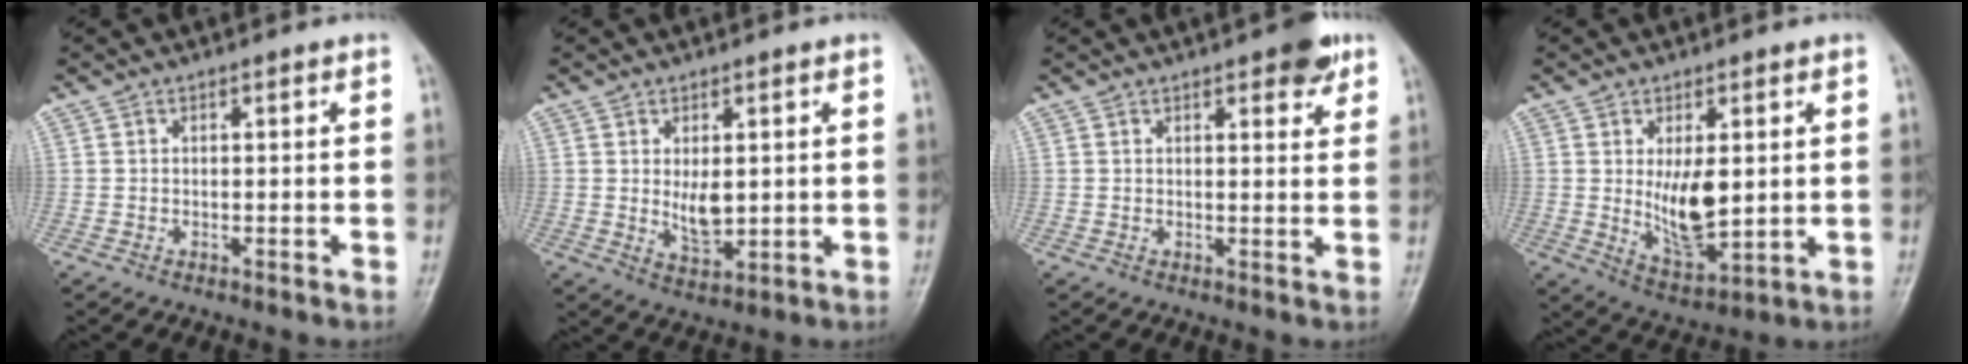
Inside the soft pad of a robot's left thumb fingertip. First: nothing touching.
{"total": 4.9, "force": [0.6, 2.8, 4.0], "torque": [-0.055, -0.015, 0.020]}
{"total": 5.2, "force": [3.1, 1.9, 3.6], "torque": [-0.029, -0.012, 0.035]}
{"total": 9.6, "force": [0.9, 4.6, 8.4], "torque": [-0.124, -0.026, 0.031]}